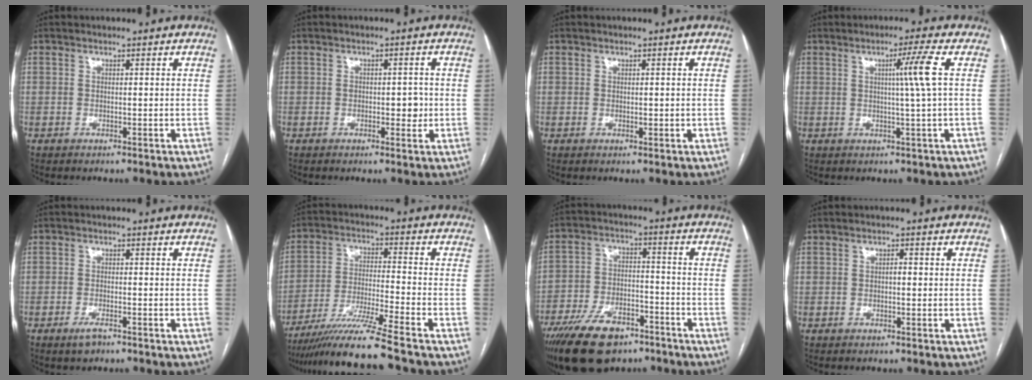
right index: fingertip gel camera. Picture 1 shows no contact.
{"total": 3.2, "force": [-0.2, 1.8, 2.6], "torque": [-0.034, 0.003, 0.001]}
{"total": 1.1, "force": [0.1, 0.8, 0.7], "torque": [-0.010, -0.001, 0.003]}
{"total": 5.0, "force": [0.9, -1.8, 4.6], "torque": [-0.080, 0.000, 0.017]}
{"total": 2.4, "force": [-1.6, 0.7, 1.6], "torque": [-0.031, -0.002, -0.027]}
{"total": 12.9, "force": [-10.6, -2.1, 7.1], "torque": [-0.122, -0.028, -0.184]}
{"total": 14.6, "force": [-10.0, 6.8, 8.2], "torque": [-0.151, -0.005, -0.172]}
{"total": 1.0, "force": [-0.1, 0.4, 0.9], "torque": [-0.014, 0.003, -0.003]}